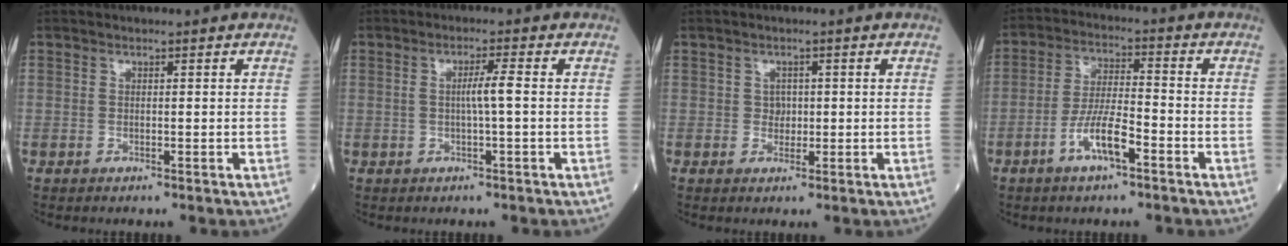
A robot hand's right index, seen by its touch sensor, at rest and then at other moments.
{"total": 2.7, "force": [0.0, -0.3, 2.6], "torque": [-0.047, 0.002, 0.001]}
{"total": 1.5, "force": [0.2, 1.3, 0.7], "torque": [-0.008, 0.004, 0.006]}
{"total": 7.1, "force": [-3.6, 1.3, 5.9], "torque": [-0.120, 0.003, -0.066]}